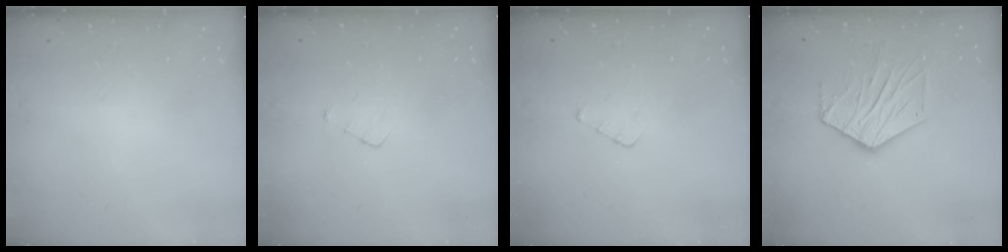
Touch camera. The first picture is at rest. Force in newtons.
{"total": 2.7, "press": 2.7, "slide": 0.3}
{"total": 2.4, "press": 2.4, "slide": 0.3}
{"total": 12.3, "press": 12.3, "slide": 0.9}